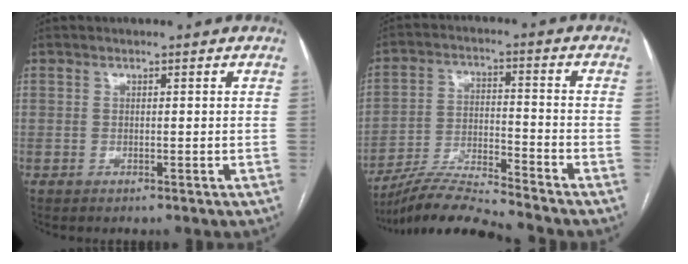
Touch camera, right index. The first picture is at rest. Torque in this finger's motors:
{"motor_torque": [-0.35, -0.93, 0.09, 0.07]}